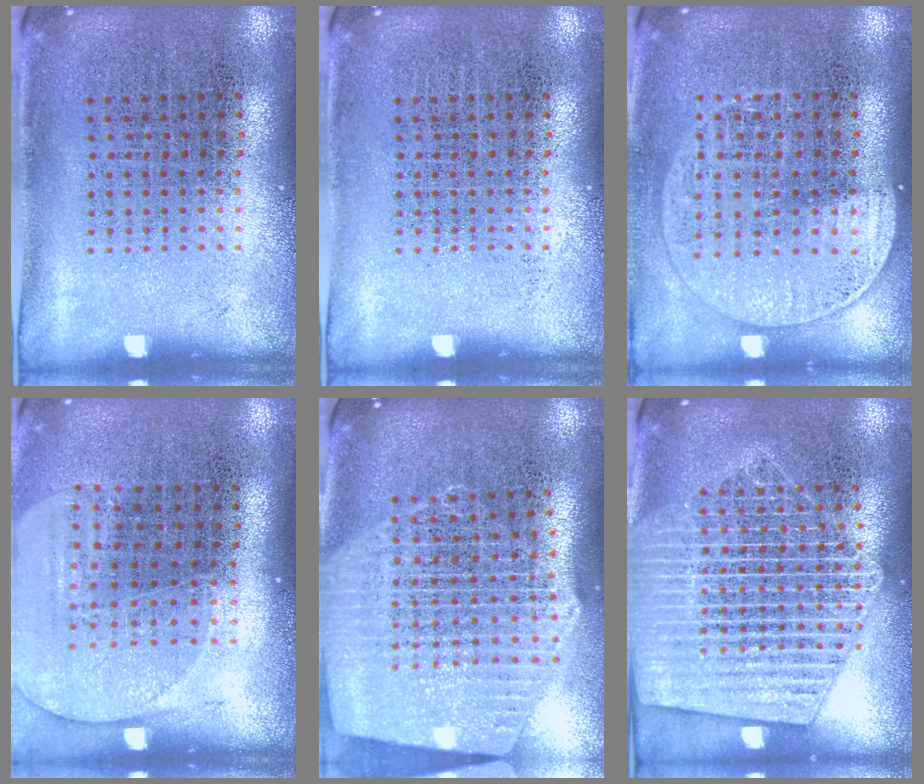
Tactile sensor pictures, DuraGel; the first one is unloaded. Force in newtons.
{"total": 0.0}
{"total": 1.5, "press": 1.3, "slide": 0.7}
{"total": 1.5, "press": 1.4, "slide": 0.6}
{"total": 2.7, "press": 2.3, "slide": 1.4}
{"total": 3.8, "press": 3.8, "slide": 0.4}